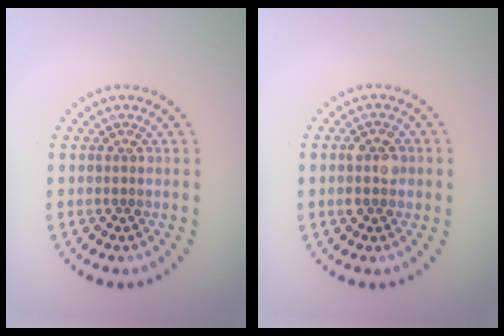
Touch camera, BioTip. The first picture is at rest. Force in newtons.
{"total": 2.6, "press": 2.6, "slide": 0.2}